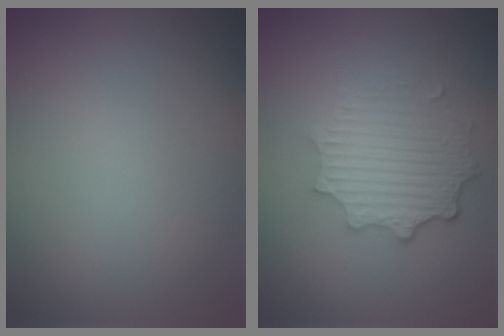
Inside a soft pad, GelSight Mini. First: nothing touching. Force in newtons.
{"total": 4.5, "press": 3.6, "slide": 2.7}